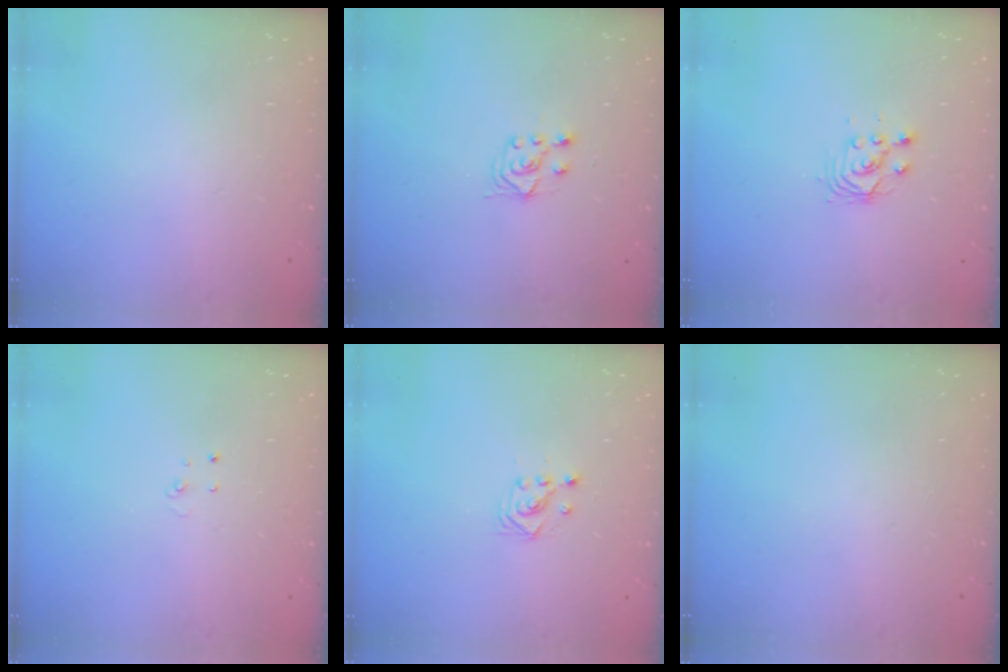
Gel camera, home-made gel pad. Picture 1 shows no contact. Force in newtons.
{"total": 4.2, "press": 4.1, "slide": 1.1}
{"total": 3.6, "press": 3.6, "slide": 0.3}
{"total": 2.6, "press": 2.6, "slide": 0.2}
{"total": 3.0, "press": 3.0, "slide": 0.4}
{"total": 0.0}